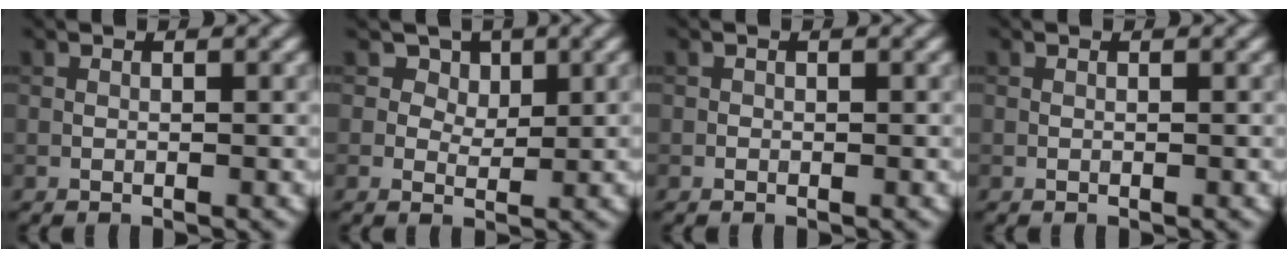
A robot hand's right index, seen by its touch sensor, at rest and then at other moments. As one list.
[{"total": 3.3, "force": [1.8, 2.2, 1.5], "torque": [-0.027, -0.006, 0.023]}, {"total": 0.0}, {"total": 0.0}]